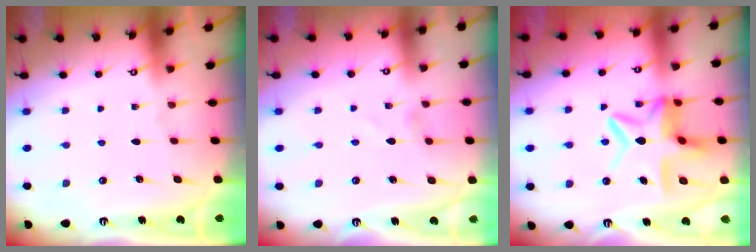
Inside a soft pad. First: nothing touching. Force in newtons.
{"total": 0.8, "press": 0.8, "slide": 0.1}
{"total": 12.4, "press": 12.3, "slide": 1.5}